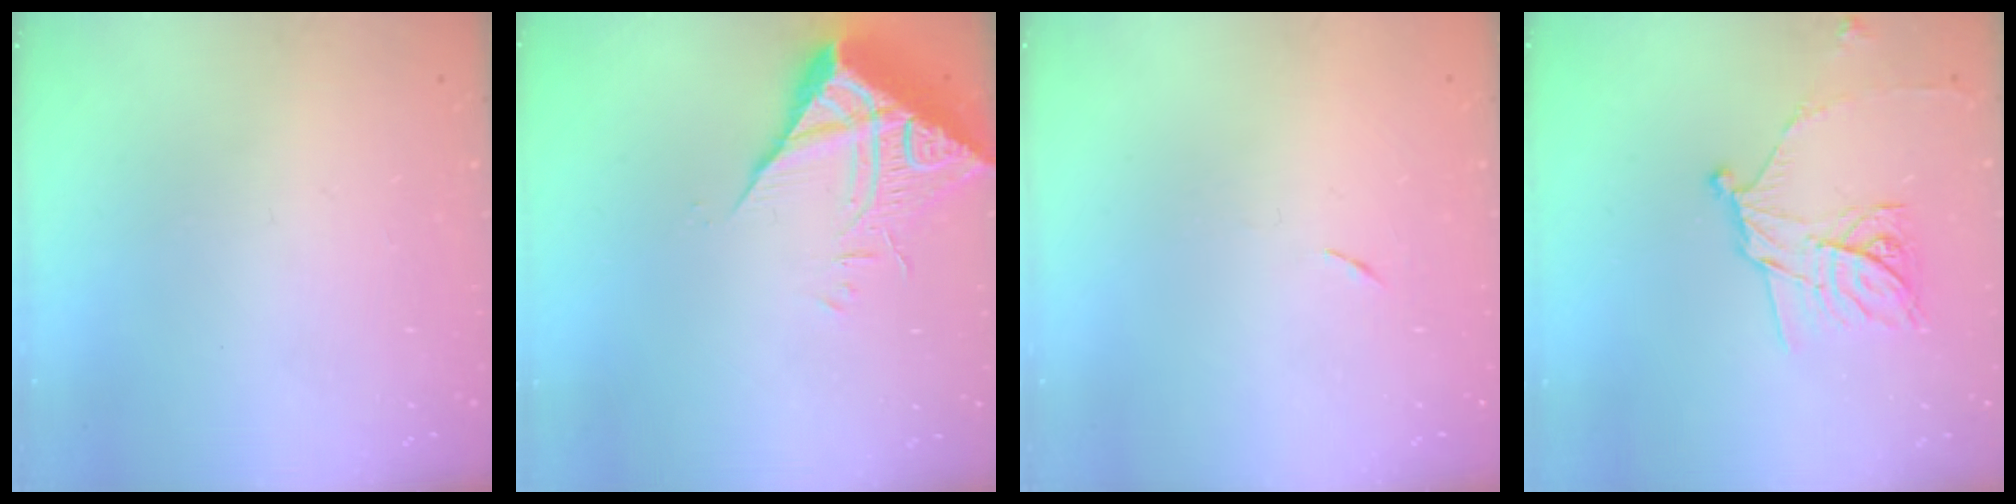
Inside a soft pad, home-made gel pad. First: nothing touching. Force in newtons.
{"total": 10.5, "press": 10.4, "slide": 1.0}
{"total": 3.7, "press": 3.6, "slide": 0.7}
{"total": 13.5, "press": 13.5, "slide": 0.1}